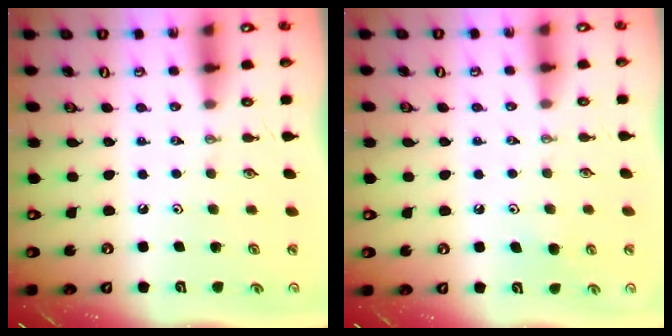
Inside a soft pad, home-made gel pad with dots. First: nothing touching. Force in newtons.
{"total": 4.9, "press": 4.8, "slide": 0.5}